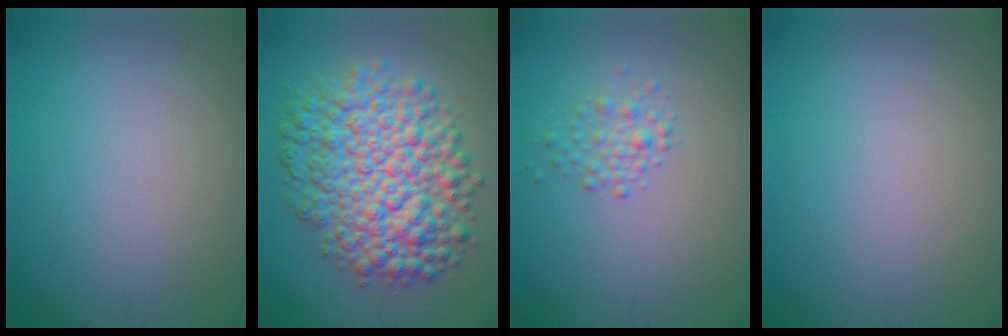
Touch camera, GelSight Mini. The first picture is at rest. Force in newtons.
{"total": 9.9, "press": 9.9, "slide": 0.2}
{"total": 1.7, "press": 1.7, "slide": 0.0}
{"total": 0.0}